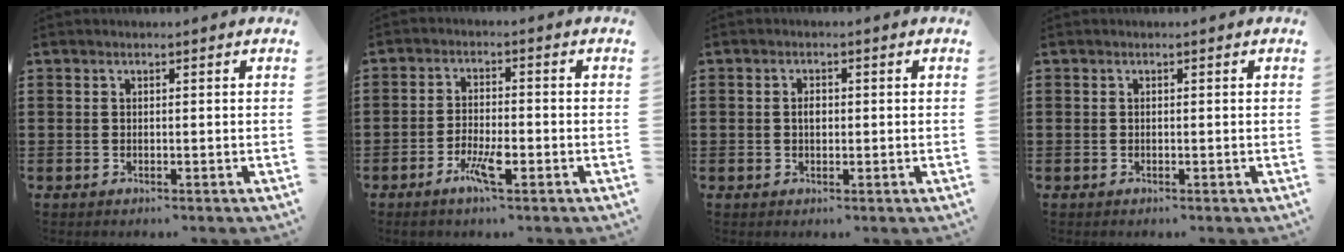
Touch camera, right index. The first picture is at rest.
{"total": 4.8, "force": [-2.6, 1.4, 3.8], "torque": [-0.074, 0.000, -0.049]}
{"total": 1.8, "force": [0.1, 1.0, 1.5], "torque": [-0.030, 0.006, 0.000]}
{"total": 0.0}